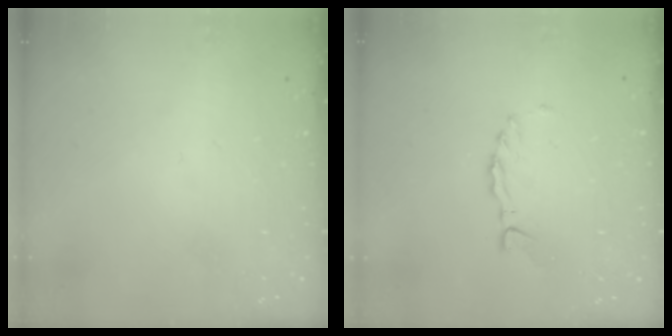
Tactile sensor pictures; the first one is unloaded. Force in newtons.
{"total": 2.3, "press": 2.2, "slide": 0.4}